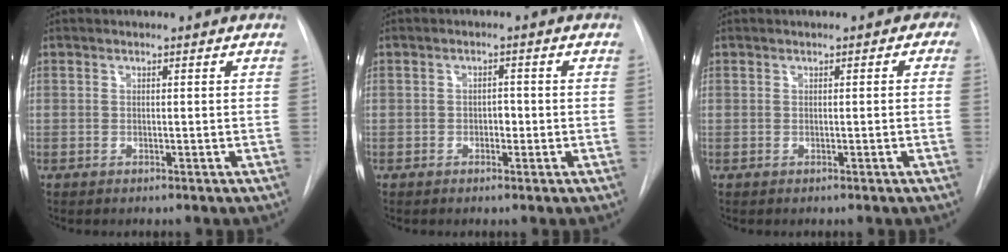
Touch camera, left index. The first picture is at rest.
{"total": 1.7, "force": [-0.9, 1.0, 1.0], "torque": [-0.010, 0.000, -0.014]}
{"total": 1.2, "force": [0.0, 0.9, 0.8], "torque": [0.000, 0.003, -0.006]}